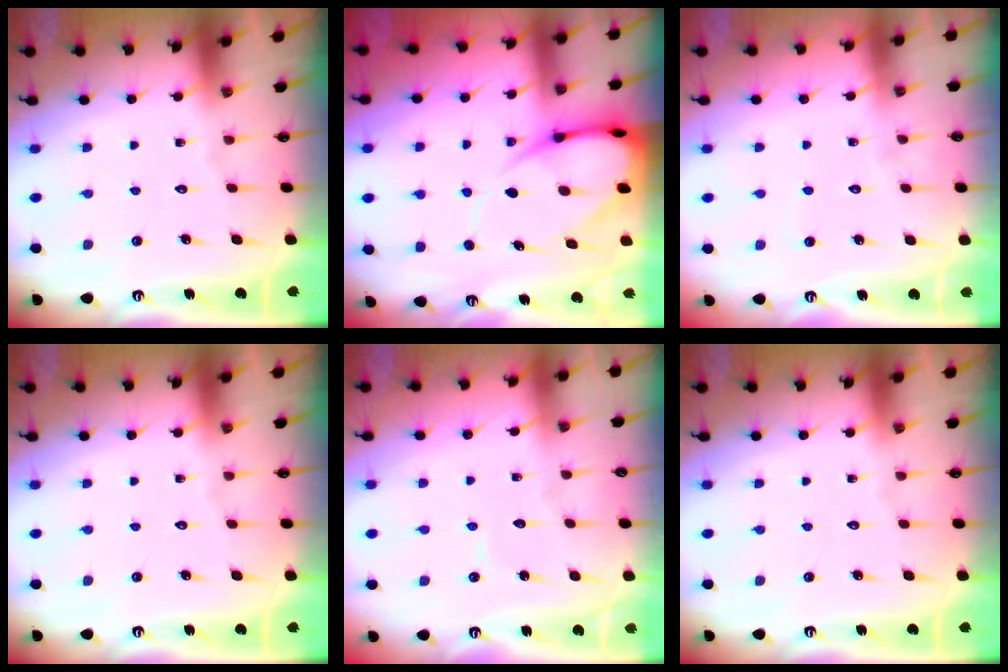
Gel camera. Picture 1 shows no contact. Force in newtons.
{"total": 10.9, "press": 10.8, "slide": 1.2}
{"total": 3.0, "press": 3.0, "slide": 0.3}
{"total": 0.0}
{"total": 3.7, "press": 3.7, "slide": 0.3}
{"total": 0.0}